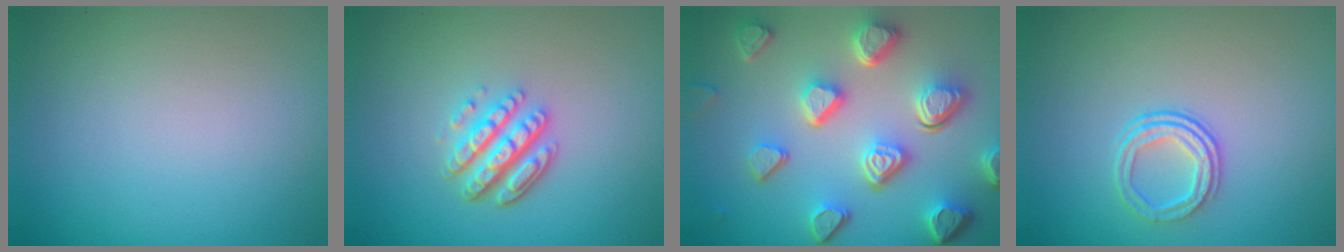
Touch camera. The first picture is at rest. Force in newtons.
{"total": 4.4, "press": 3.3, "slide": 2.9}
{"total": 7.5, "press": 5.6, "slide": 5.1}
{"total": 2.4, "press": 1.7, "slide": 1.7}